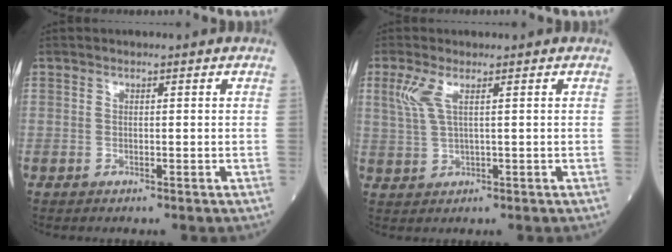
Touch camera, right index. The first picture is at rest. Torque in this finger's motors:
{"motor_torque": [0.35, 0.47, 0.26, 0.09]}